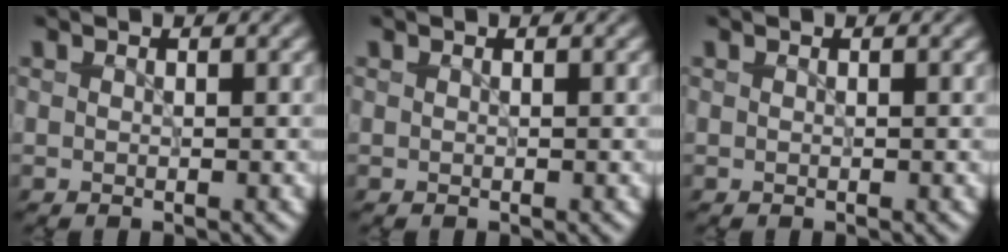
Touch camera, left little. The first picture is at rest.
{"total": 0.0}
{"total": 0.0}